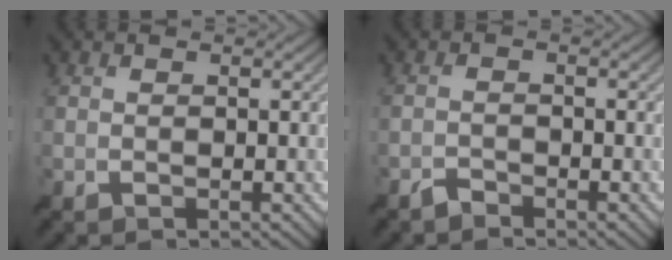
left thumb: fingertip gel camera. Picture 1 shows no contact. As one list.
[{"total": 1.5, "force": [-1.4, 0.4, 0.3], "torque": [-0.004, 0.003, -0.033]}]